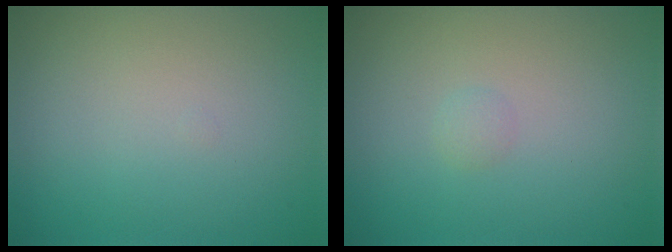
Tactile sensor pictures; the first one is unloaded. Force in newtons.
{"total": 0.6, "press": 0.6, "slide": 0.0}